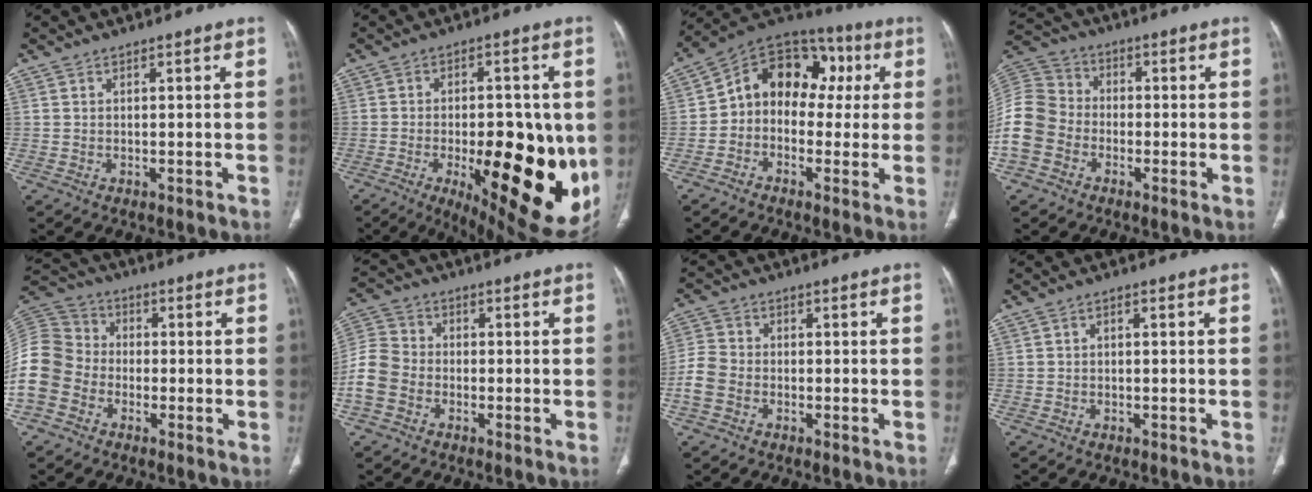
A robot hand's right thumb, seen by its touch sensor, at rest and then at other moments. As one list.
[{"total": 25.3, "force": [-5.1, 10.2, 22.5], "torque": [-0.247, -0.020, -0.043]}, {"total": 14.4, "force": [1.2, 11.0, 9.2], "torque": [-0.087, 0.054, 0.003]}, {"total": 12.3, "force": [-3.8, 10.1, 5.9], "torque": [-0.117, 0.035, -0.084]}, {"total": 14.4, "force": [-4.2, 12.0, 6.8], "torque": [-0.144, 0.046, -0.089]}, {"total": 8.6, "force": [-2.8, 6.9, 4.3], "torque": [-0.087, 0.022, -0.061]}, {"total": 6.1, "force": [-2.1, 4.8, 3.2], "torque": [-0.067, 0.012, -0.049]}, {"total": 0.8, "force": [-0.1, 0.5, 0.6], "torque": [-0.005, 0.003, -0.006]}]